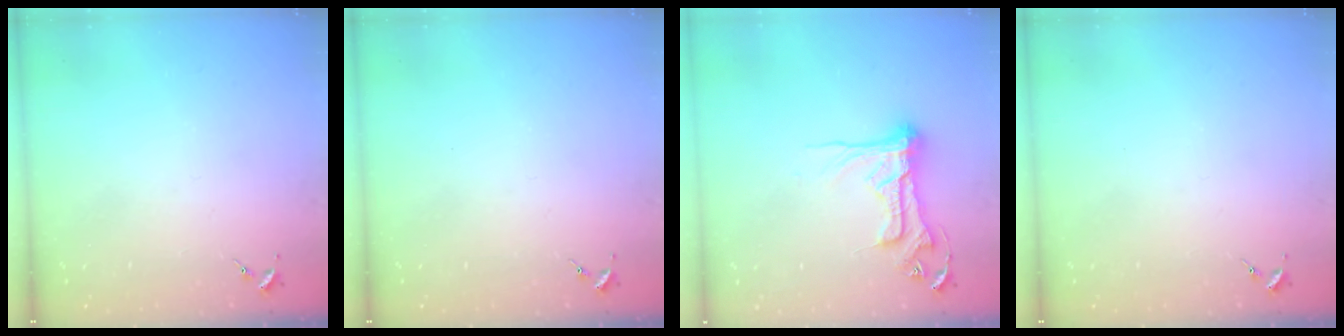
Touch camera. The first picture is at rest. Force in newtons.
{"total": 0.0}
{"total": 14.7, "press": 14.6, "slide": 1.7}
{"total": 0.0}